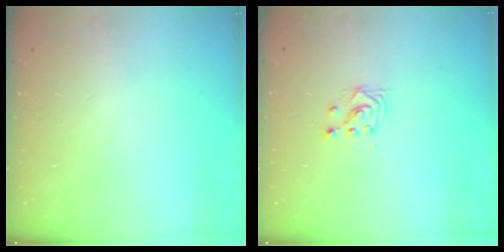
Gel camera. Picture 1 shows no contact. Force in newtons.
{"total": 3.0, "press": 3.0, "slide": 0.1}